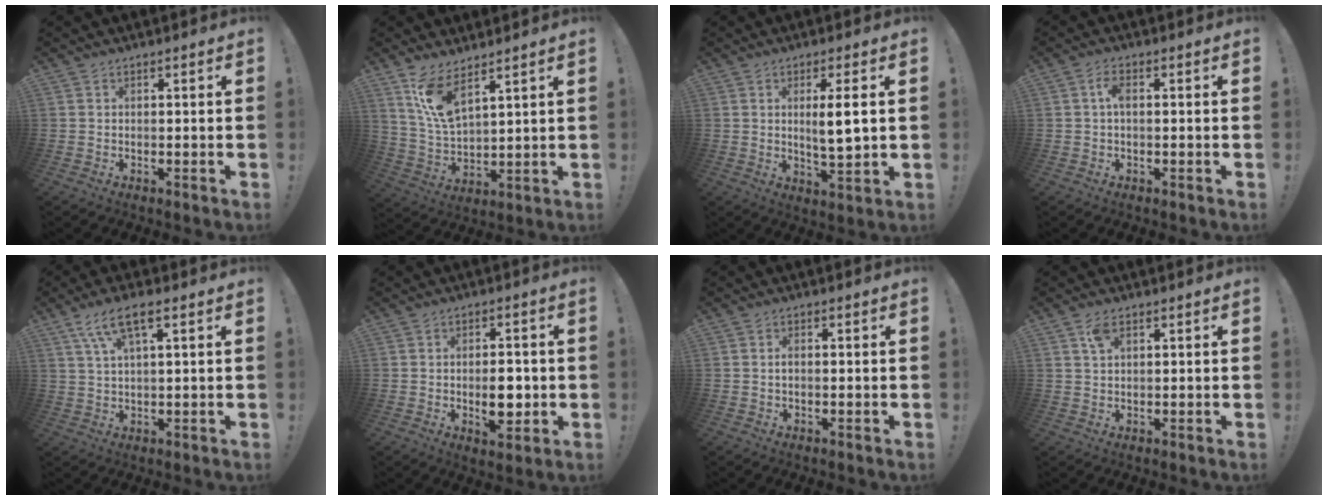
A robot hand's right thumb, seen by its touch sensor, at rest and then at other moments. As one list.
[{"total": 10.6, "force": [7.3, 3.8, 6.7], "torque": [-0.138, -0.030, 0.138]}, {"total": 6.8, "force": [1.6, 0.7, 6.6], "torque": [-0.099, -0.012, 0.021]}, {"total": 3.2, "force": [0.2, 1.4, 2.8], "torque": [-0.062, 0.012, 0.005]}, {"total": 8.1, "force": [3.8, 2.3, 6.8], "torque": [-0.130, -0.003, 0.070]}, {"total": 7.5, "force": [-1.1, 3.9, 6.3], "torque": [-0.093, -0.002, -0.020]}, {"total": 1.0, "force": [-0.2, 0.5, 0.8], "torque": [-0.024, 0.005, -0.002]}, {"total": 3.7, "force": [1.7, 1.9, 2.7], "torque": [-0.048, -0.001, 0.028]}]